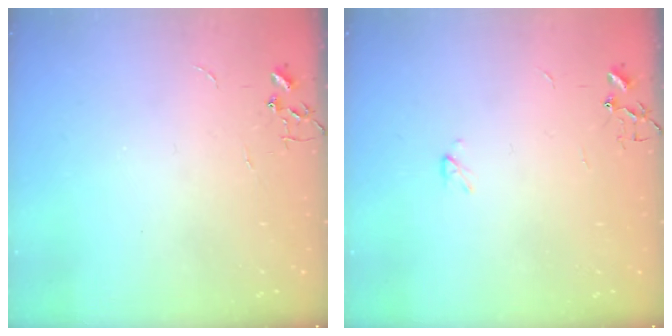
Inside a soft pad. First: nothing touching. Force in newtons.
{"total": 2.3, "press": 2.3, "slide": 0.4}